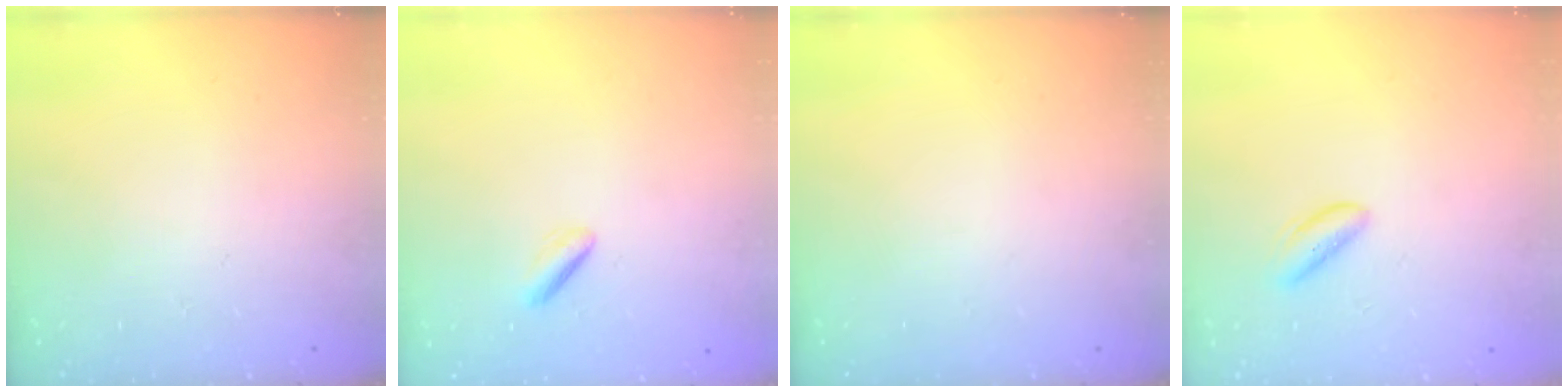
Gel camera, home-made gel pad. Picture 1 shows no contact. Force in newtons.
{"total": 1.1, "press": 0.7, "slide": 0.8}
{"total": 0.0}
{"total": 2.3, "press": 2.3, "slide": 0.3}